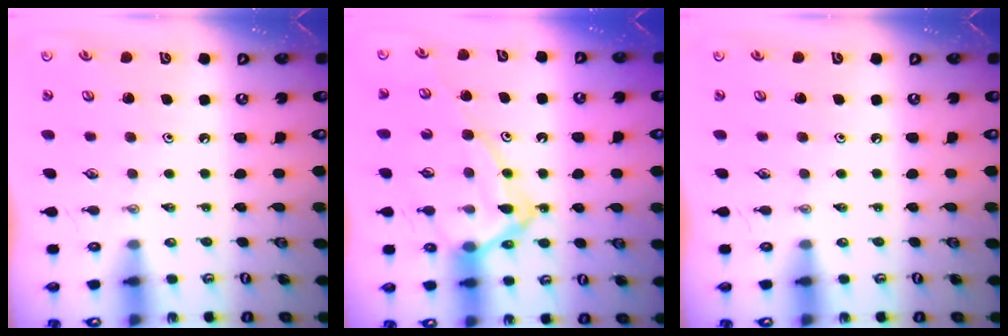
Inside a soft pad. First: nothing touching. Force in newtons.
{"total": 14.0, "press": 14.0, "slide": 1.2}
{"total": 0.0}